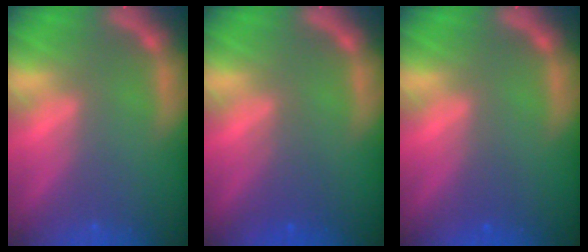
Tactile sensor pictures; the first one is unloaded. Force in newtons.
{"total": 2.0}
{"total": 1.0}